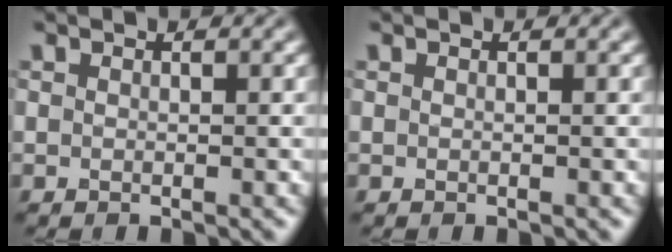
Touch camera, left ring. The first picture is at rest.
{"total": 0.0}